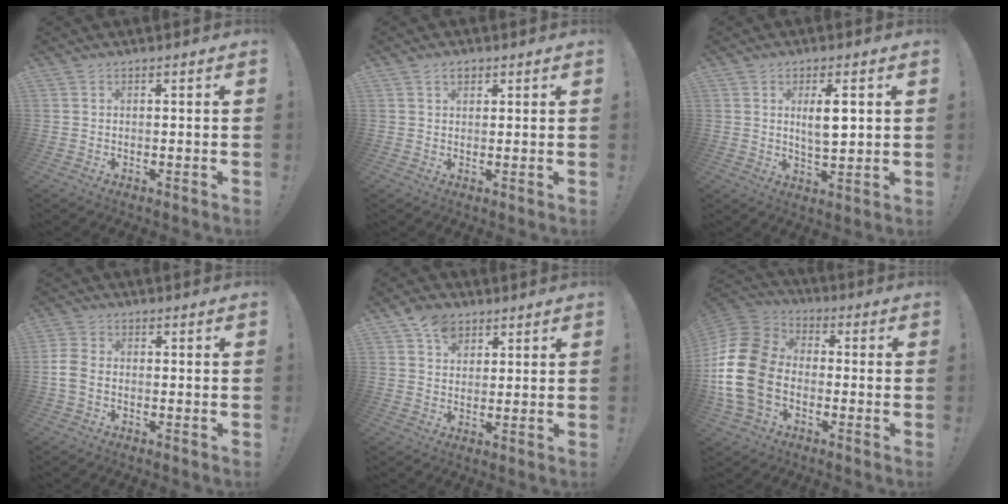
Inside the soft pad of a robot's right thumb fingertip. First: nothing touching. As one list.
[{"total": 2.4, "force": [1.2, 1.6, 1.2], "torque": [-0.019, 0.002, 0.021]}, {"total": 7.4, "force": [1.8, 2.5, 6.7], "torque": [-0.103, -0.007, 0.025]}, {"total": 6.0, "force": [-1.1, 4.2, 4.2], "torque": [-0.096, 0.006, -0.017]}, {"total": 7.5, "force": [4.2, 5.4, 3.2], "torque": [-0.046, -0.013, 0.080]}, {"total": 19.9, "force": [-3.7, 14.3, 13.2], "torque": [-0.263, 0.039, -0.057]}]